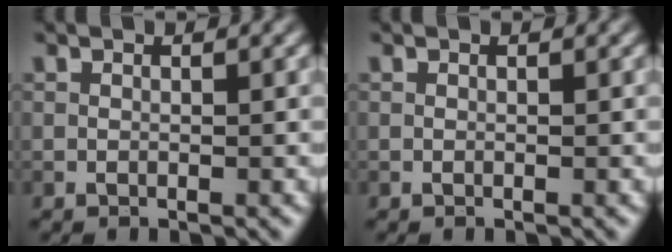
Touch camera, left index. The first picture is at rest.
{"total": 0.0}